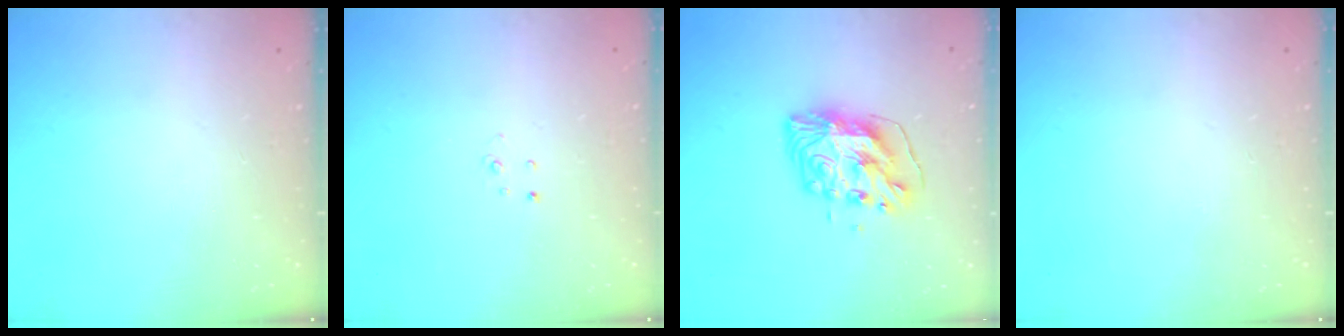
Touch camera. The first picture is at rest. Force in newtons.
{"total": 2.7, "press": 2.7, "slide": 0.3}
{"total": 10.5, "press": 10.4, "slide": 1.0}
{"total": 0.0}